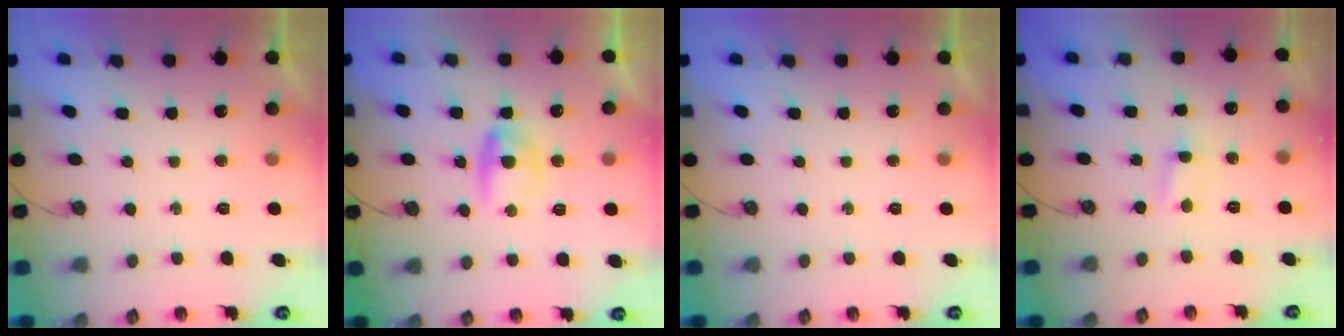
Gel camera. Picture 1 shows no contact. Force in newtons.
{"total": 5.5, "press": 5.4, "slide": 1.0}
{"total": 0.0}
{"total": 1.9, "press": 1.8, "slide": 0.3}